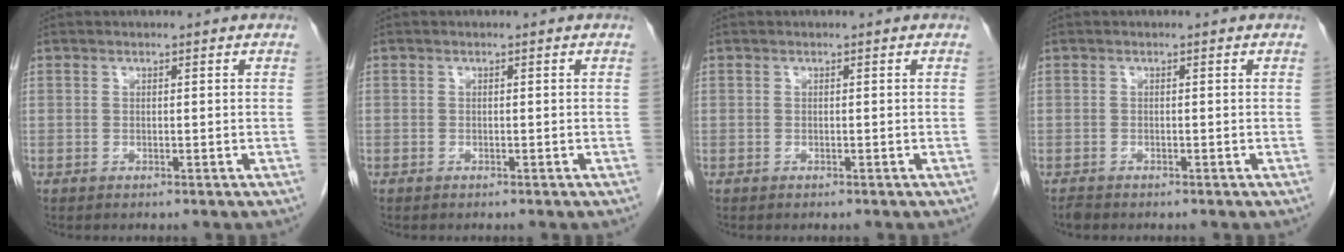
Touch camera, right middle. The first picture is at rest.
{"total": 0.0}
{"total": 0.0}
{"total": 1.0, "force": [-0.9, 0.3, 0.3], "torque": [-0.013, -0.003, -0.016]}